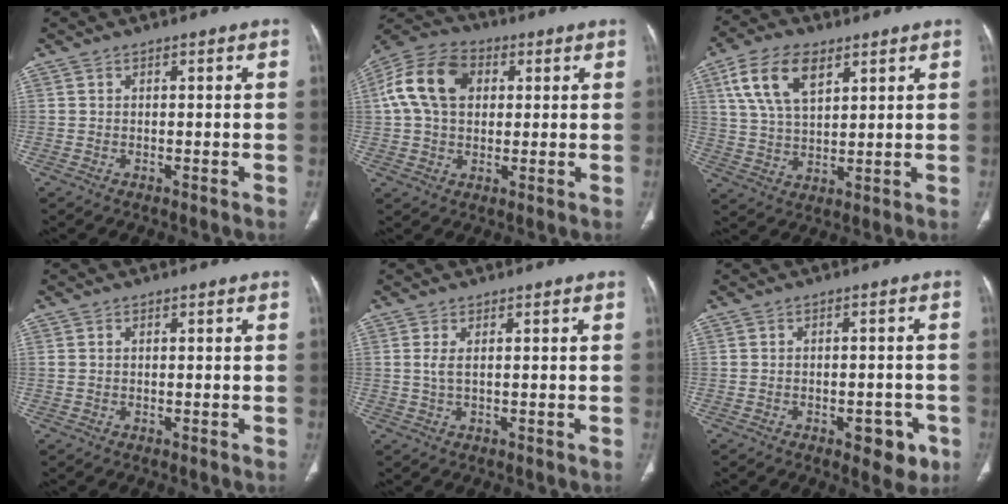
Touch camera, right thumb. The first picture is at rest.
{"total": 13.6, "force": [2.9, 9.6, 9.2], "torque": [-0.162, 0.021, 0.043]}
{"total": 11.9, "force": [5.6, 6.3, 8.4], "torque": [-0.153, -0.010, 0.109]}
{"total": 0.7, "force": [0.2, 0.5, 0.5], "torque": [-0.017, 0.006, 0.007]}
{"total": 2.0, "force": [0.4, 0.6, 1.8], "torque": [-0.048, 0.001, 0.014]}
{"total": 6.0, "force": [-2.8, 3.2, 4.3], "torque": [-0.031, 0.013, -0.031]}